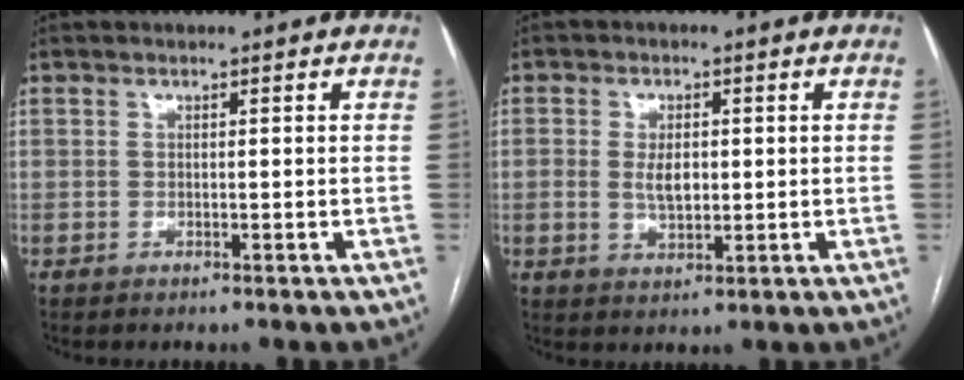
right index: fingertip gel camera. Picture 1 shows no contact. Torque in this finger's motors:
{"motor_torque": [0.54, 0.26, 0.25, 0.02]}